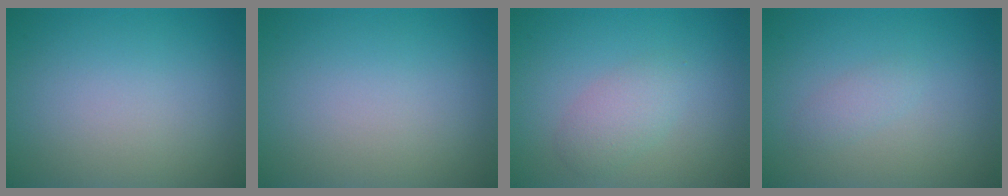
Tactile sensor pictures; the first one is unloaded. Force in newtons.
{"total": 0.0}
{"total": 2.2, "press": 2.2, "slide": 0.0}
{"total": 1.0, "press": 1.0, "slide": 0.0}